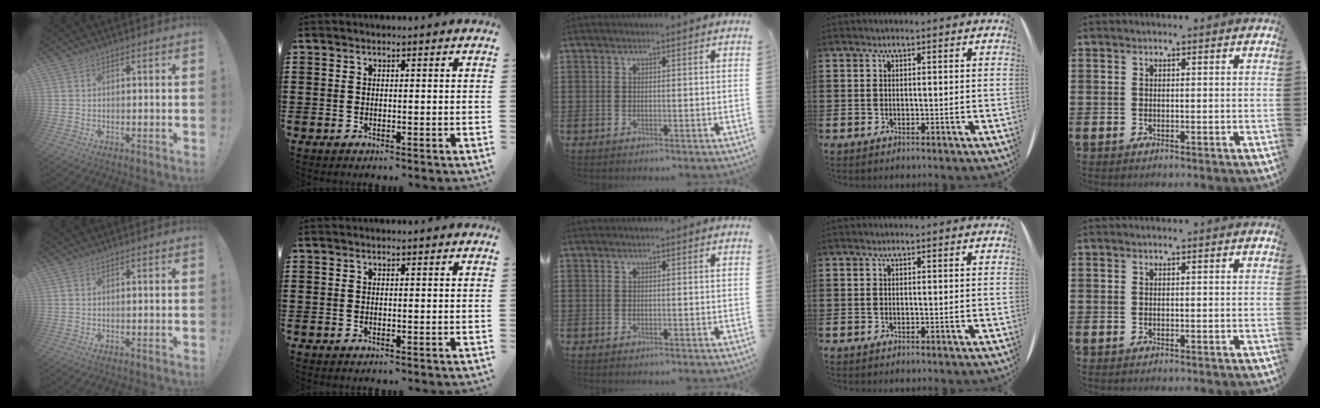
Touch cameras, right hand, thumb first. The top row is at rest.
{}